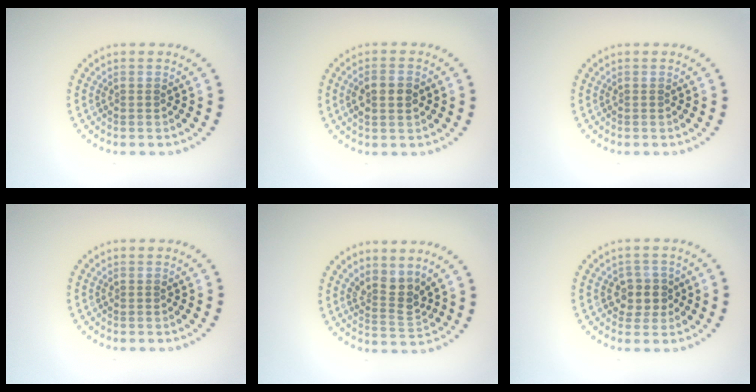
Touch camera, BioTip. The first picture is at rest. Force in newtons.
{"total": 2.3, "press": 2.3, "slide": 0.0}
{"total": 0.0}
{"total": 0.0}
{"total": 2.8, "press": 2.0, "slide": 1.9}
{"total": 2.3, "press": 2.2, "slide": 0.9}